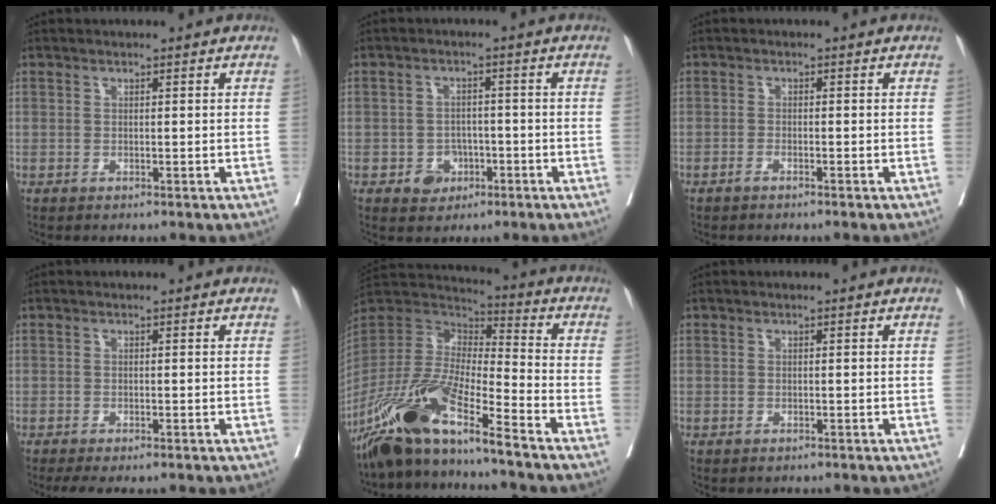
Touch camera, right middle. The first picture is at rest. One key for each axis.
{"total": 3.8, "fx": -1.7, "fy": 3.1, "fz": 1.4, "tx": -0.012, "ty": 0.008, "tz": -0.020}
{"total": 1.0, "fx": -0.8, "fy": 0.1, "fz": 0.6, "tx": -0.013, "ty": 0.000, "tz": -0.015}
{"total": 3.8, "fx": -3.0, "fy": 1.0, "fz": 2.0, "tx": -0.029, "ty": -0.011, "tz": -0.045}
{"total": 16.4, "fx": -11.6, "fy": 1.7, "fz": 11.5, "tx": -0.235, "ty": -0.021, "tz": -0.219}
{"total": 0.0}